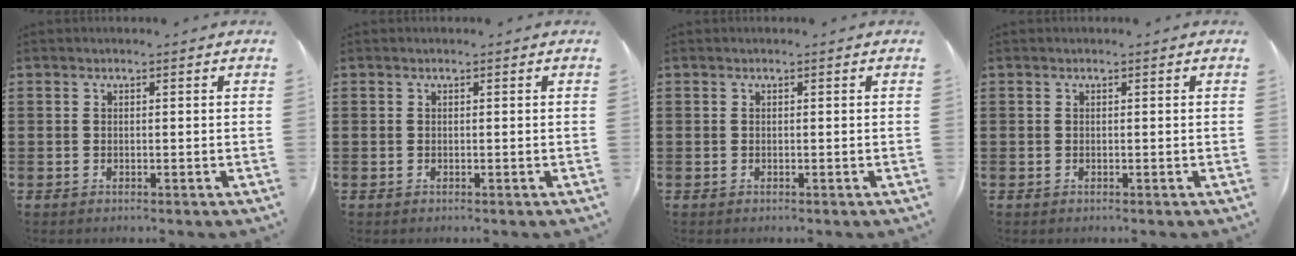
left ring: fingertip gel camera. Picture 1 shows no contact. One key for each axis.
{"total": 0.0}
{"total": 0.0}
{"total": 0.0}